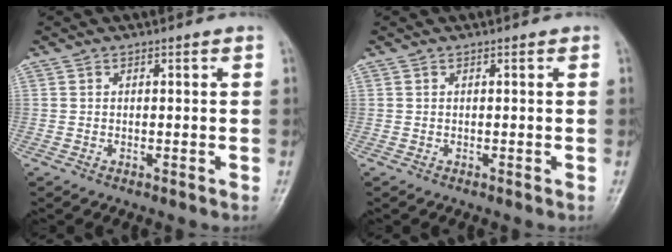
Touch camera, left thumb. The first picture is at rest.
{"total": 0.0}